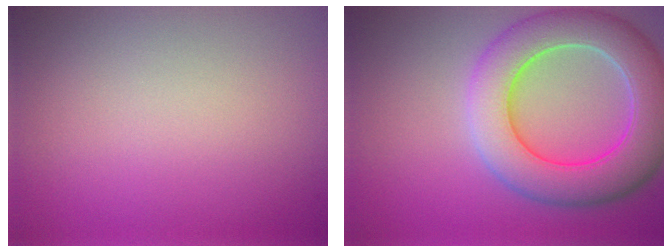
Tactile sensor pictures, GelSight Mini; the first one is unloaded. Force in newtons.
{"total": 8.3, "press": 8.3, "slide": 0.6}